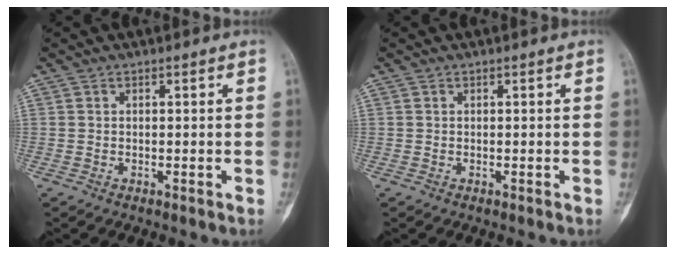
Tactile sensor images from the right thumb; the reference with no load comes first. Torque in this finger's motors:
{"motor_torque": [0.00, 0.00, 0.07, -0.07, 0.02]}